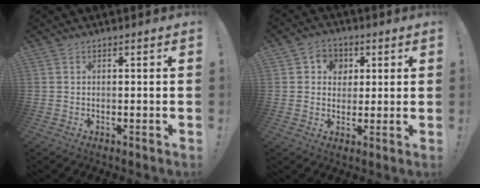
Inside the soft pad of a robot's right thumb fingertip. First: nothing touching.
{"total": 6.9, "force": [1.4, 6.5, 1.9], "torque": [-0.022, -0.001, 0.027]}